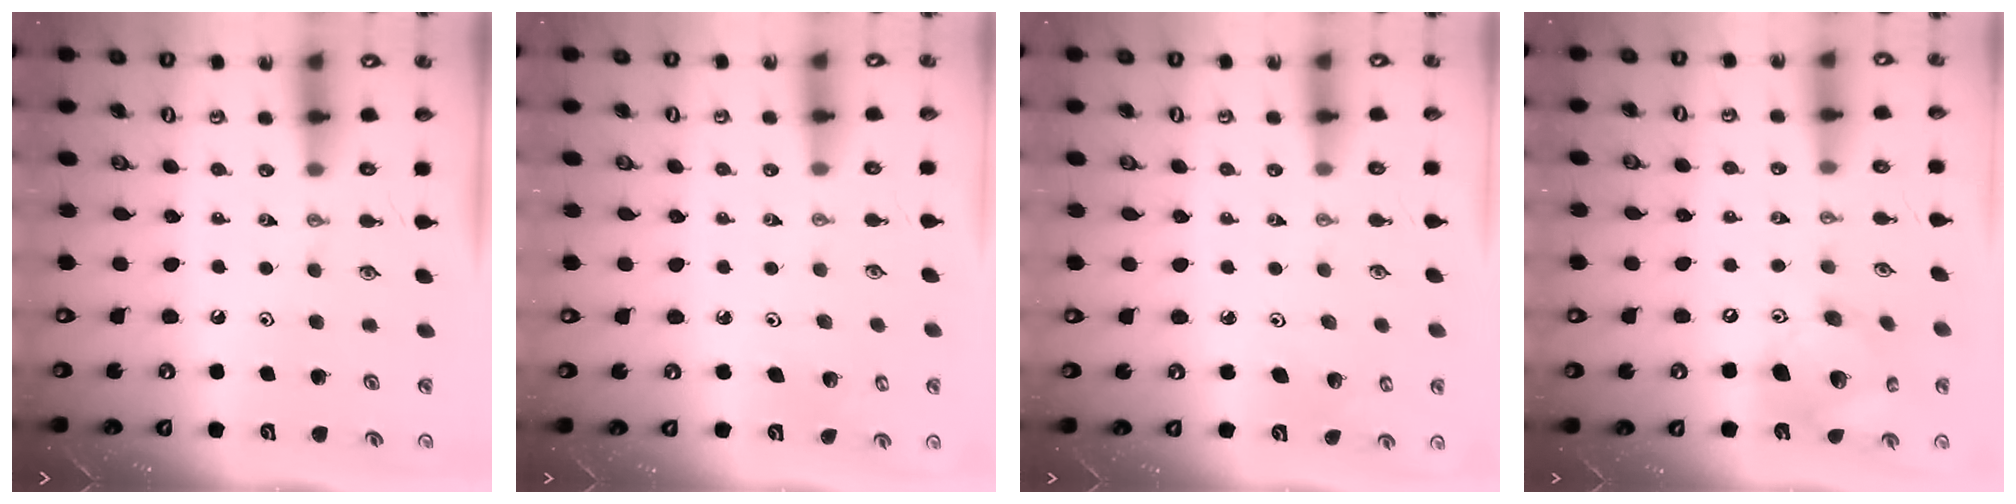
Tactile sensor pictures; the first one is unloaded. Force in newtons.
{"total": 3.5, "press": 3.5, "slide": 0.3}
{"total": 2.7, "press": 2.7, "slide": 0.4}
{"total": 15.3, "press": 15.1, "slide": 2.5}